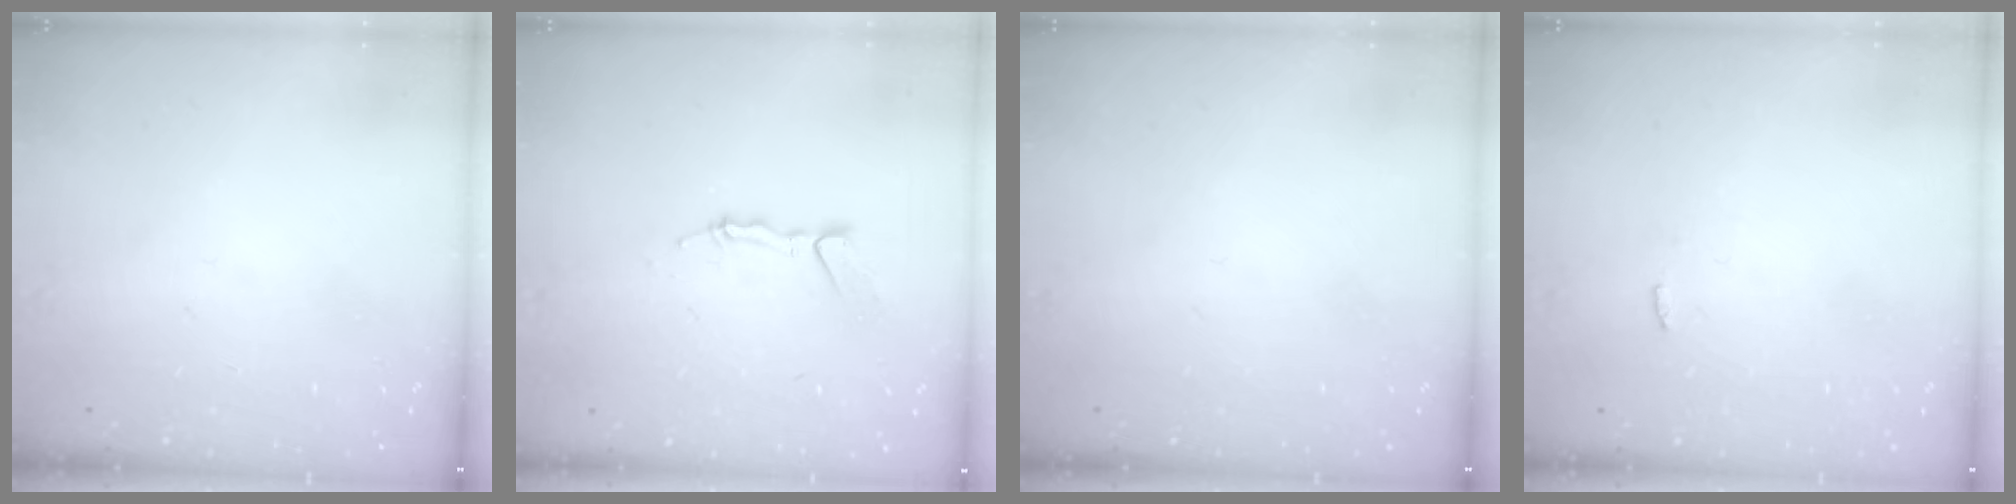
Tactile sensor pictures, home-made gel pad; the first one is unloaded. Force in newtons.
{"total": 5.4, "press": 5.4, "slide": 0.3}
{"total": 0.0}
{"total": 1.9, "press": 1.9, "slide": 0.1}